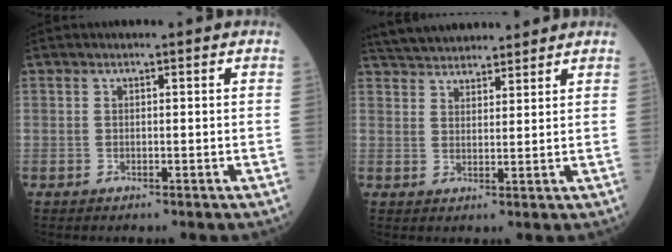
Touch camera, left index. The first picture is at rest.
{"total": 12.0, "force": [11.1, 3.0, 3.4], "torque": [-0.049, 0.037, 0.177]}